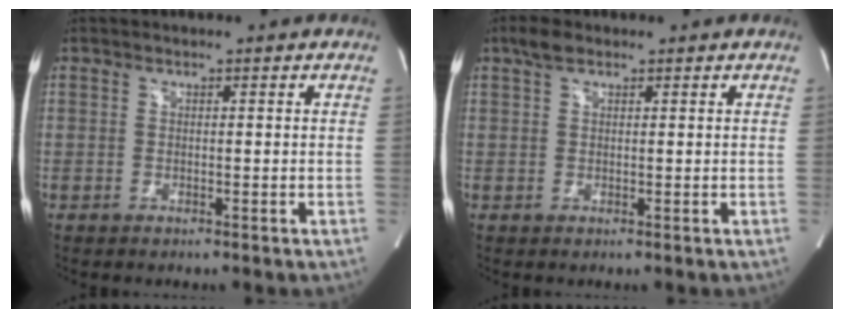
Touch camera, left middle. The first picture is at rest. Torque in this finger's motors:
{"motor_torque": [0.15, -0.10, -0.05, -0.01]}